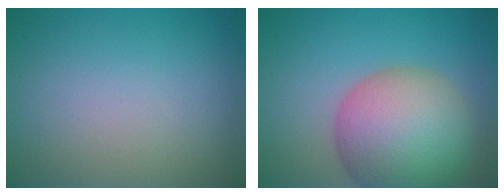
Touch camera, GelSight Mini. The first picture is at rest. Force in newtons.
{"total": 11.4, "press": 11.4, "slide": 0.6}